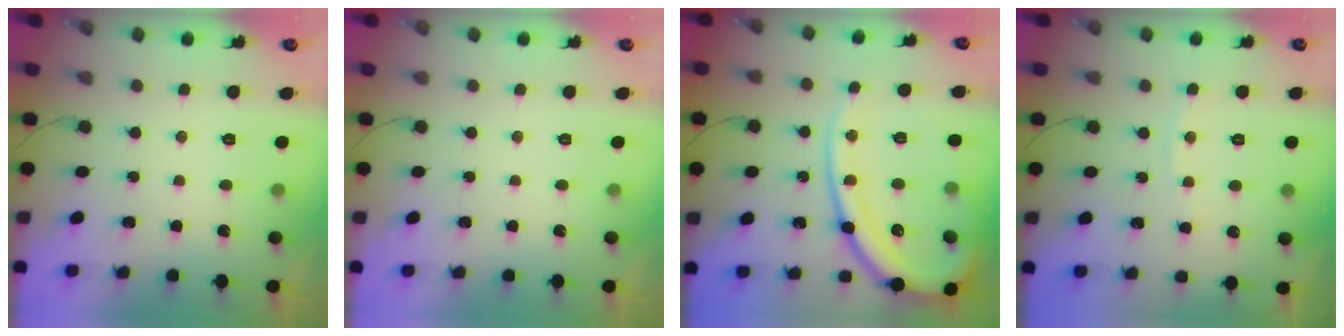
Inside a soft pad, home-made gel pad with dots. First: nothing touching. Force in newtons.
{"total": 0.0}
{"total": 21.3, "press": 21.1, "slide": 2.2}
{"total": 3.6, "press": 3.6, "slide": 0.5}